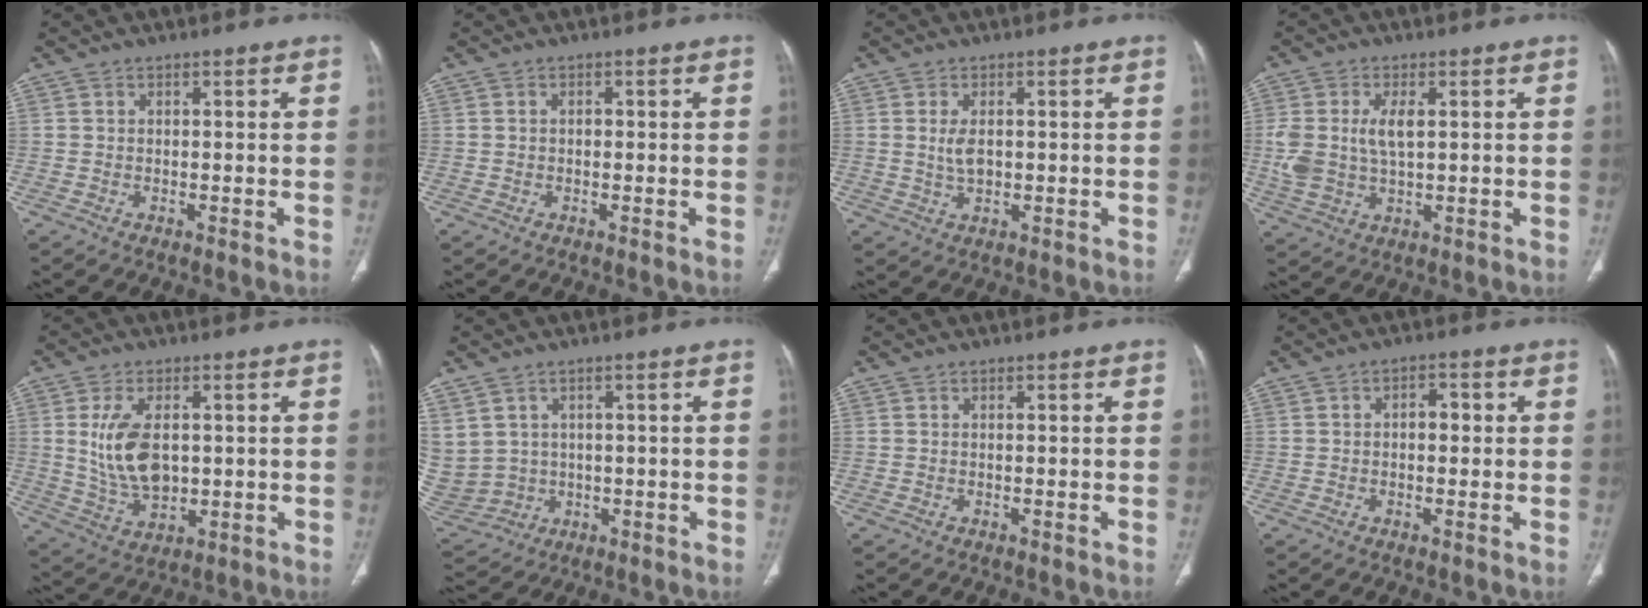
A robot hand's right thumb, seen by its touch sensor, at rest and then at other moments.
{"total": 0.6, "force": [-0.1, 0.4, 0.4], "torque": [-0.005, 0.002, -0.003]}
{"total": 3.4, "force": [0.3, 1.9, 2.8], "torque": [-0.056, -0.005, 0.009]}
{"total": 7.9, "force": [1.2, 4.3, 6.6], "torque": [-0.148, 0.003, 0.030]}
{"total": 11.1, "force": [1.3, 6.6, 8.9], "torque": [-0.164, -0.012, 0.038]}
{"total": 14.1, "force": [1.8, 13.0, 5.1], "torque": [-0.154, 0.022, 0.070]}
{"total": 0.0}
{"total": 3.2, "force": [0.1, 2.0, 2.5], "torque": [-0.025, 0.011, -0.002]}